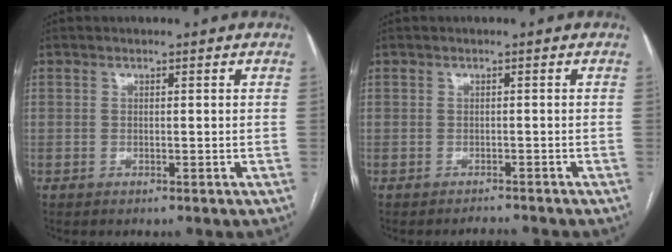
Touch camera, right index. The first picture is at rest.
{"total": 1.3, "force": [-1.2, 0.0, -0.1], "torque": [0.002, -0.006, -0.015]}